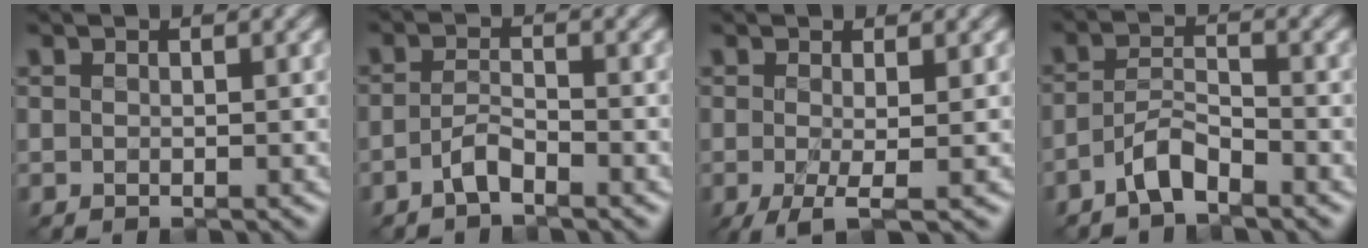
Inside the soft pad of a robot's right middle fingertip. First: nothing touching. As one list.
[{"total": 1.8, "force": [-1.4, 0.4, 1.0], "torque": [-0.027, 0.006, -0.032]}, {"total": 2.9, "force": [-0.8, 0.5, 2.7], "torque": [-0.056, -0.005, -0.015]}, {"total": 2.8, "force": [-2.2, 0.8, 1.5], "torque": [-0.035, 0.011, -0.049]}]